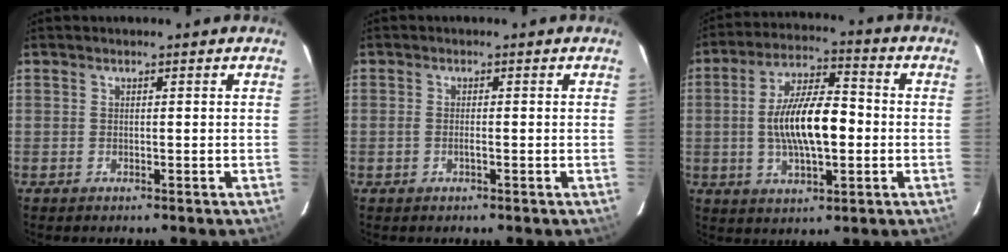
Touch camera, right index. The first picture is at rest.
{"total": 1.2, "force": [-0.5, 0.4, 1.0], "torque": [-0.023, 0.000, -0.010]}
{"total": 13.5, "force": [-1.2, 5.2, 12.5], "torque": [-0.232, 0.006, -0.019]}